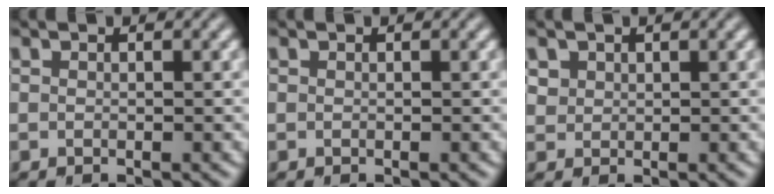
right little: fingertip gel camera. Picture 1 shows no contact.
{"total": 0.0}
{"total": 1.0, "force": [0.6, 0.8, 0.2], "torque": [-0.003, -0.003, 0.016]}